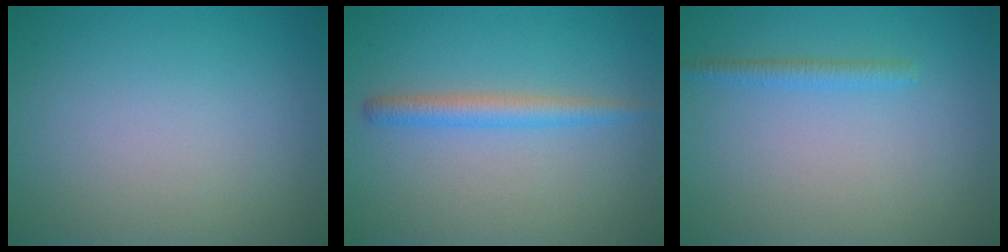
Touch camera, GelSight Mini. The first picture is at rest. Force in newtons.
{"total": 2.2, "press": 2.2, "slide": 0.2}
{"total": 1.3, "press": 1.3, "slide": 0.1}